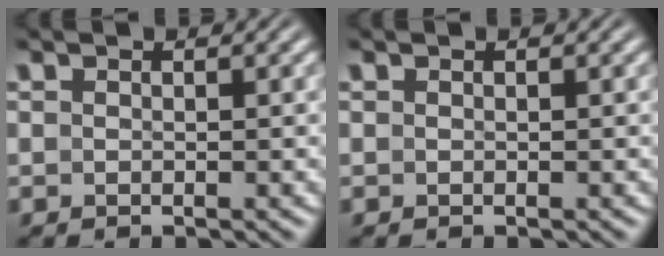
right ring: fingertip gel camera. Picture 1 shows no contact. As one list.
[{"total": 0.0}]